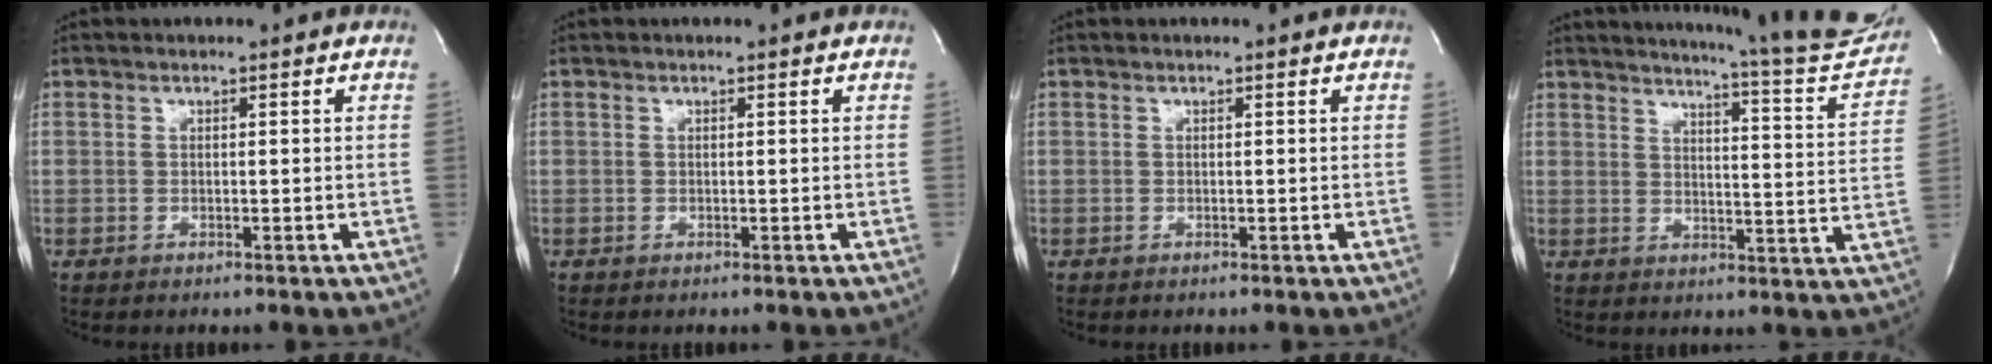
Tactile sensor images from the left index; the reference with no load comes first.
{"total": 0.0}
{"total": 0.0}
{"total": 18.8, "force": [17.6, -0.2, 6.5], "torque": [-0.095, -0.091, 0.204]}